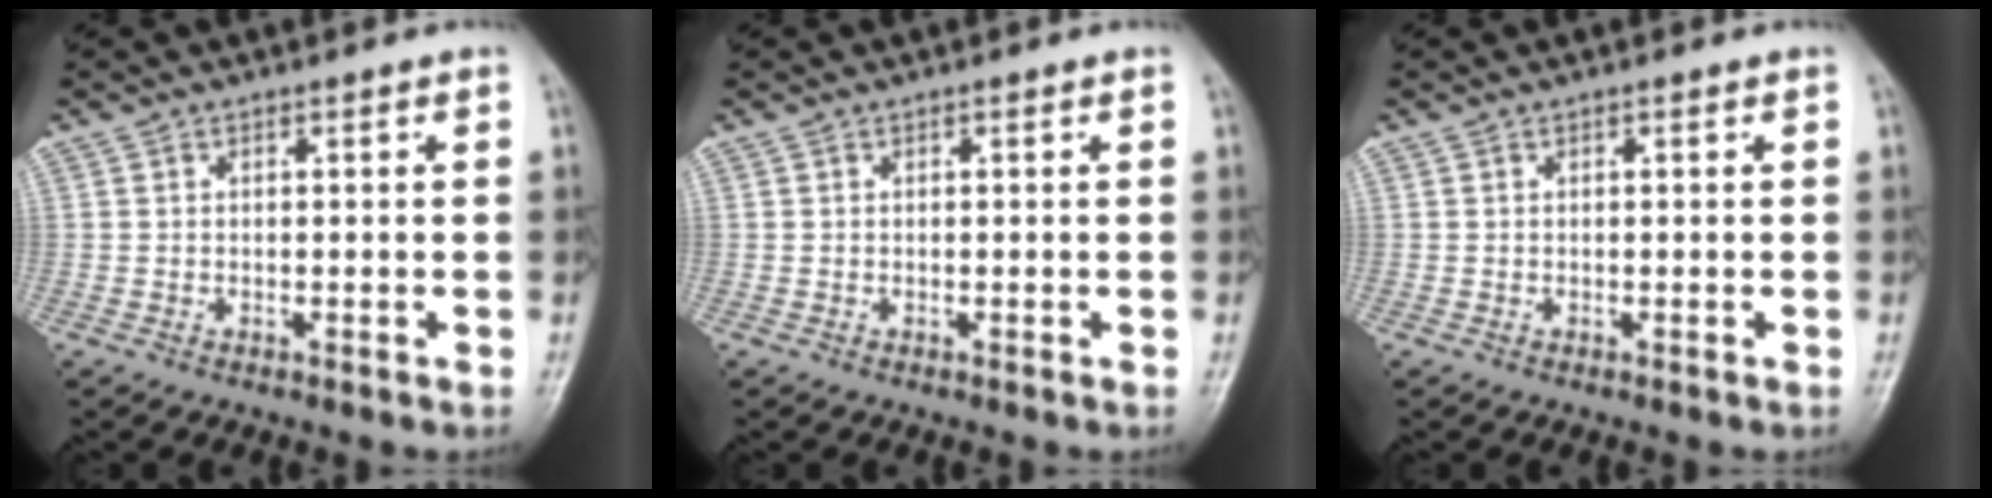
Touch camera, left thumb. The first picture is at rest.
{"total": 0.0}
{"total": 0.0}